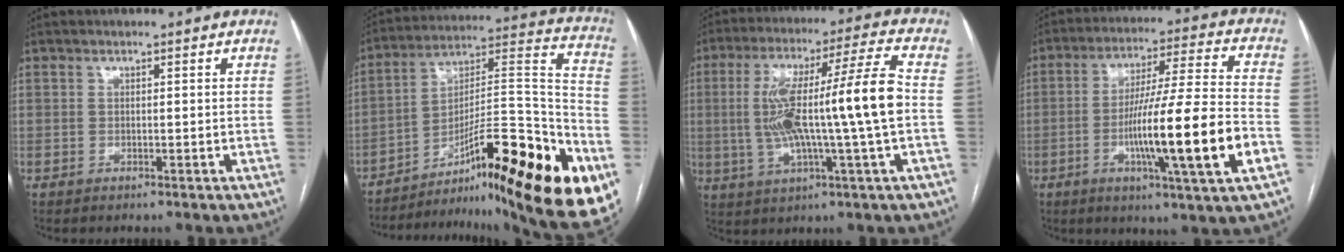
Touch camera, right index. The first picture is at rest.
{"total": 31.8, "force": [-18.1, 3.8, 25.8], "torque": [-0.296, 0.014, -0.271]}
{"total": 16.5, "force": [-0.2, -0.2, 16.5], "torque": [-0.301, 0.021, -0.007]}
{"total": 18.3, "force": [-5.0, -0.6, 17.6], "torque": [-0.290, -0.009, -0.086]}